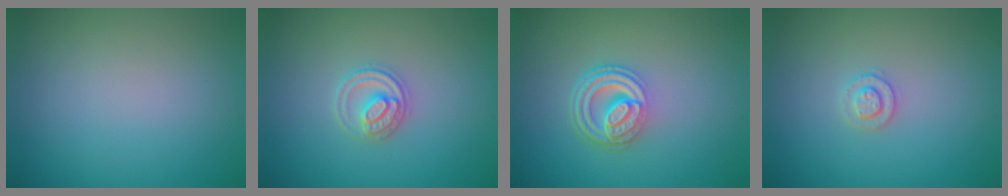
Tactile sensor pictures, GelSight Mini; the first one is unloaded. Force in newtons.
{"total": 2.5, "press": 2.4, "slide": 0.3}
{"total": 4.6, "press": 3.4, "slide": 3.1}
{"total": 1.5, "press": 1.5, "slide": 0.1}